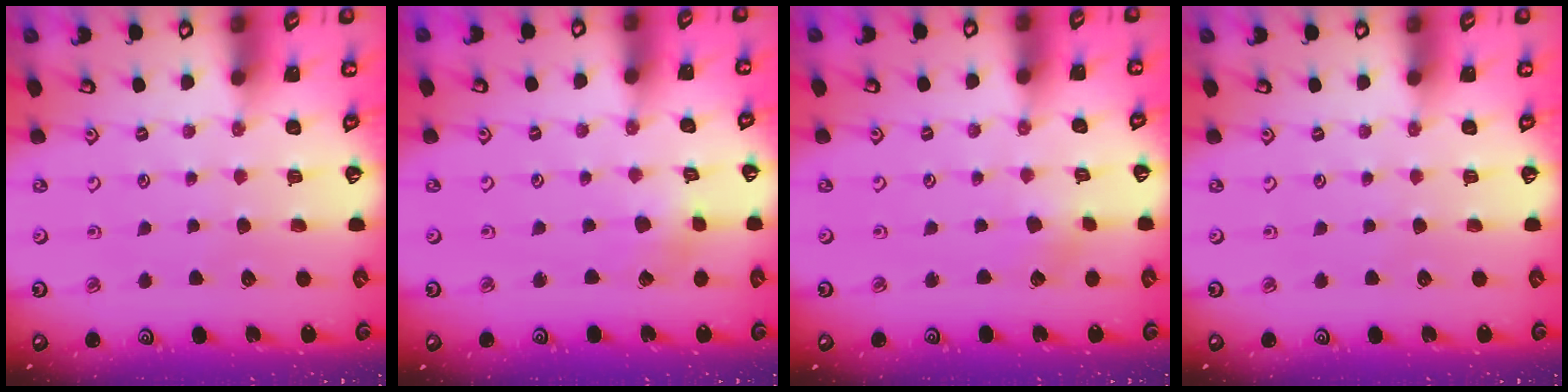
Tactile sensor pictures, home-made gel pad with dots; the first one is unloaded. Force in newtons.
{"total": 2.4, "press": 2.4, "slide": 0.2}
{"total": 1.6, "press": 1.6, "slide": 0.2}
{"total": 0.0}